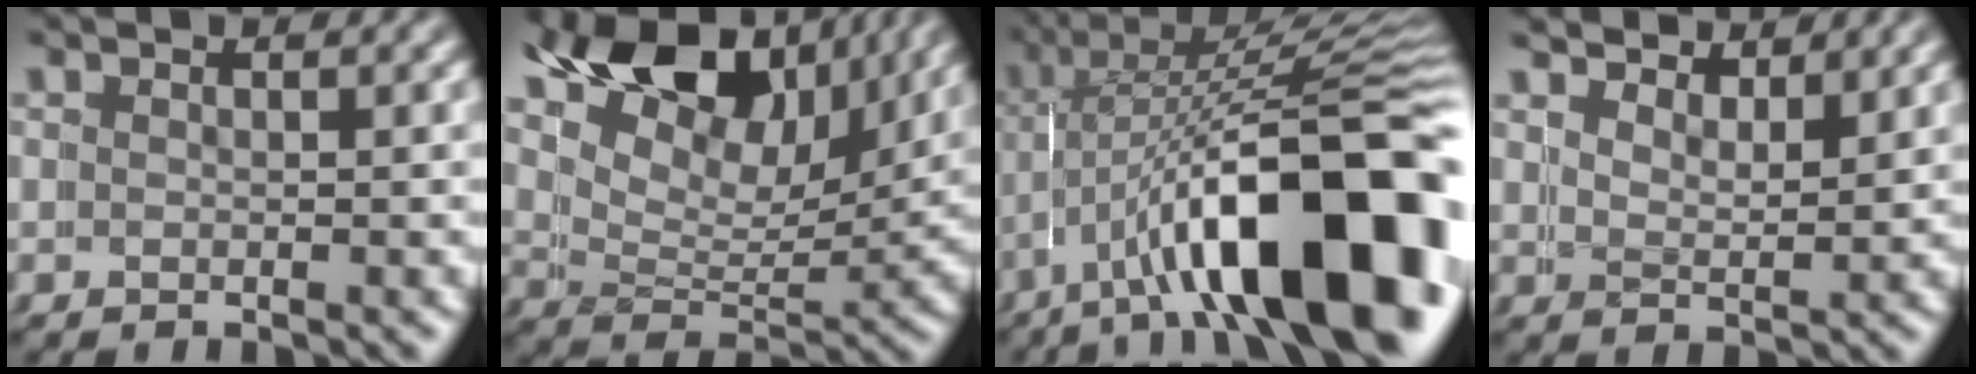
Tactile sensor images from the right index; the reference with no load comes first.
{"total": 13.2, "force": [7.6, 8.1, 7.3], "torque": [-0.140, 0.008, 0.109]}
{"total": 16.2, "force": [-4.5, 6.6, 14.0], "torque": [-0.220, -0.024, -0.050]}
{"total": 3.4, "force": [3.4, 0.3, -0.3], "torque": [-0.004, -0.016, 0.062]}